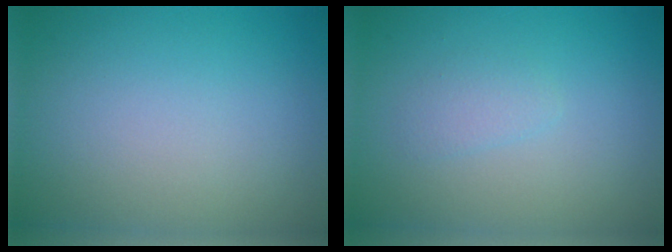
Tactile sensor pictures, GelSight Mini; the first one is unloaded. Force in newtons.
{"total": 1.1, "press": 1.1, "slide": 0.0}